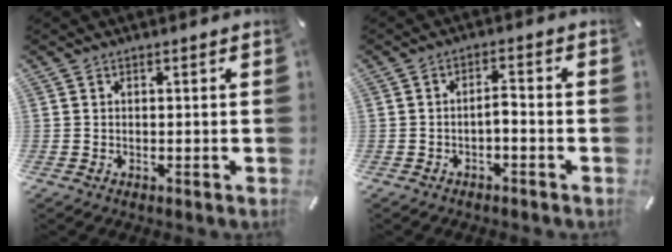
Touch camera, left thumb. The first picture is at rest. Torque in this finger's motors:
{"motor_torque": [-0.34, 0.16, 0.09, 0.11, 0.02]}